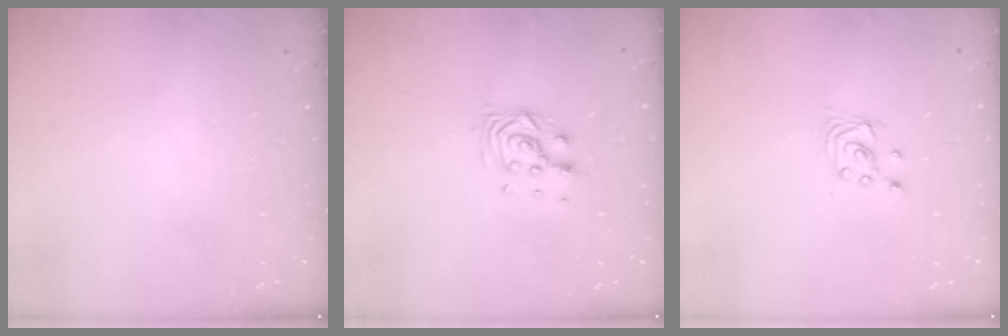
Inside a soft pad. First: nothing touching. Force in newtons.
{"total": 7.3, "press": 7.2, "slide": 0.6}
{"total": 2.4, "press": 2.4, "slide": 0.2}